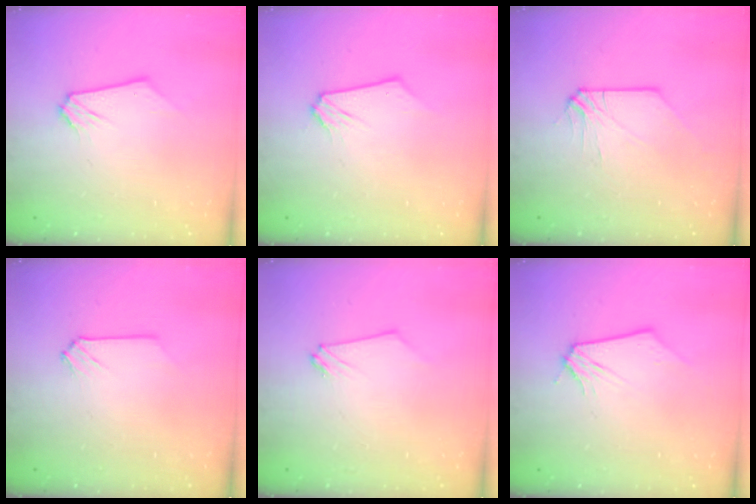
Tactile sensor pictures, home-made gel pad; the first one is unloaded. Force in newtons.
{"total": 0.0}
{"total": 0.0}
{"total": 0.0}
{"total": 0.0}
{"total": 0.0}